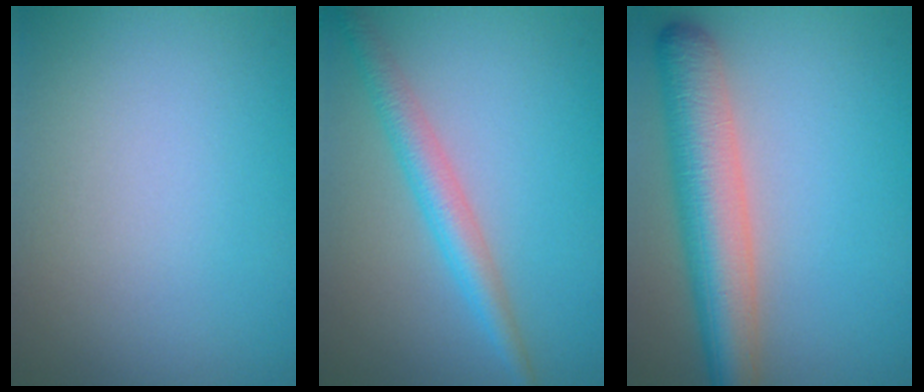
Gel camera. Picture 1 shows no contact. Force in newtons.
{"total": 3.2, "press": 3.2, "slide": 0.1}
{"total": 7.3, "press": 7.3, "slide": 0.2}